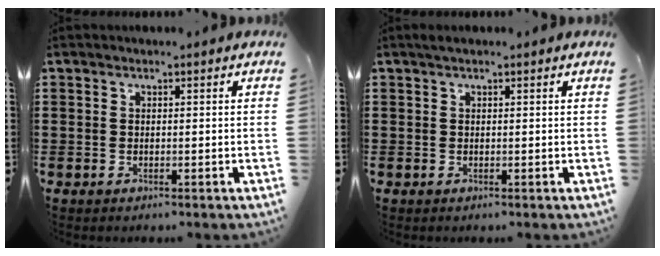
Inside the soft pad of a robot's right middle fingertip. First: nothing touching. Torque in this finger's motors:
{"motor_torque": [0.51, -0.40, 0.14, 0.04]}